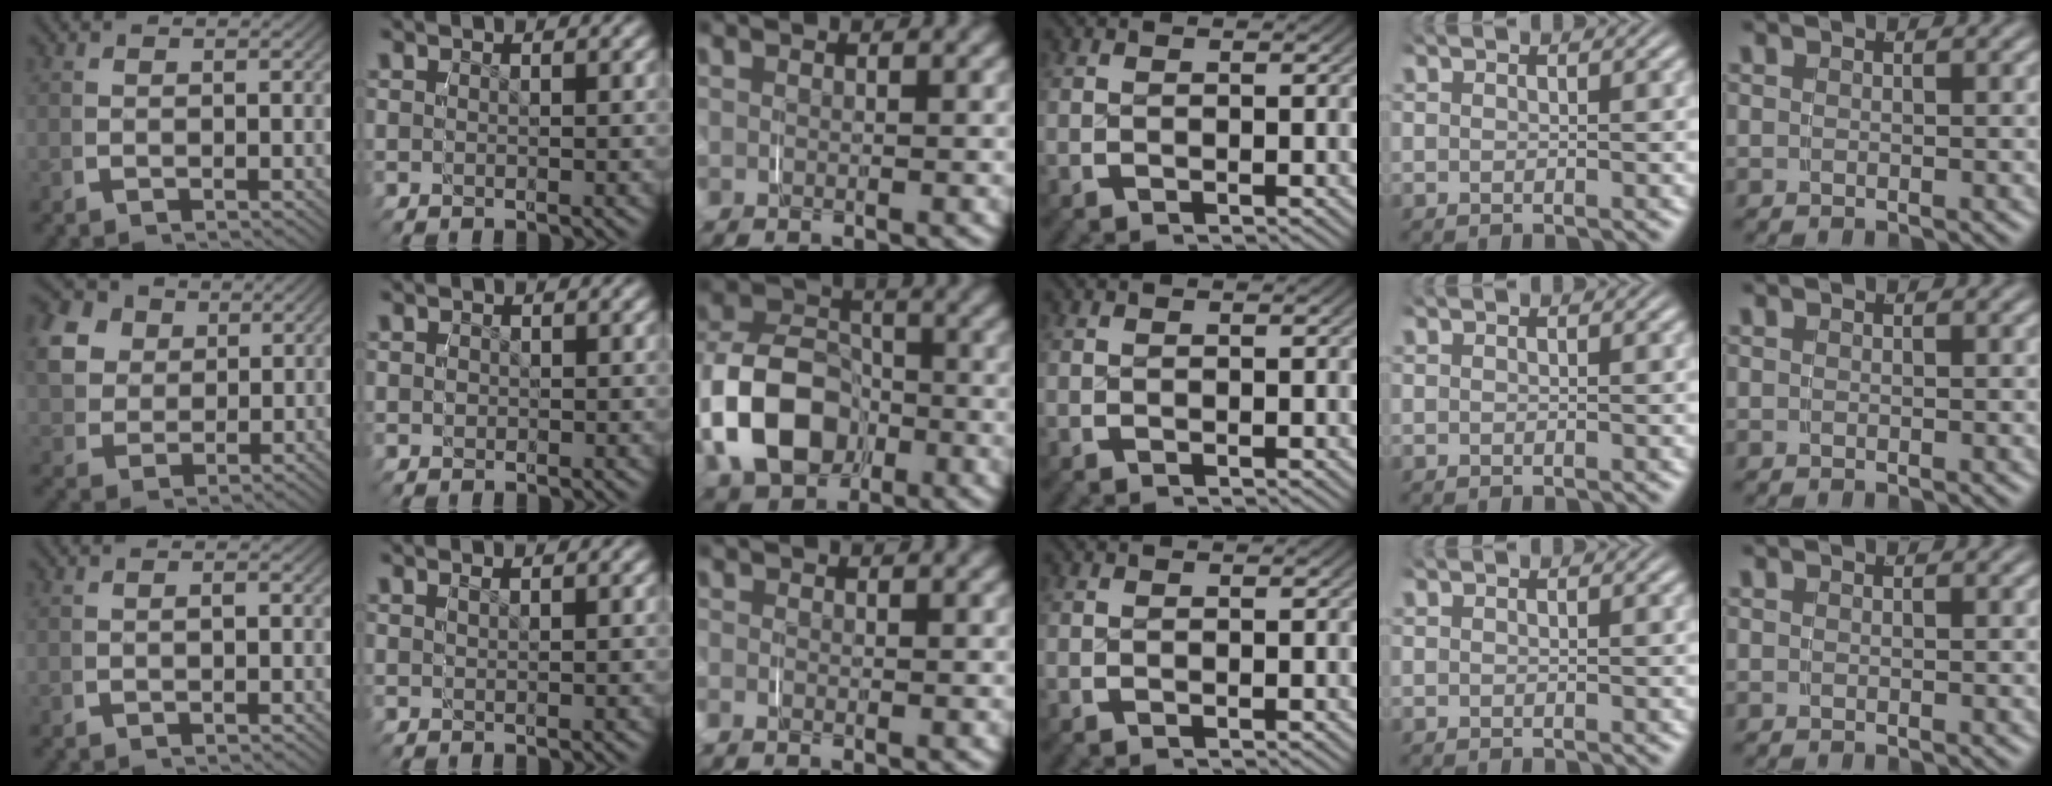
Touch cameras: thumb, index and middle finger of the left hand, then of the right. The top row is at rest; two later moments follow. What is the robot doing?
{"motion": "grasp_and_lifting", "object": "paper"}